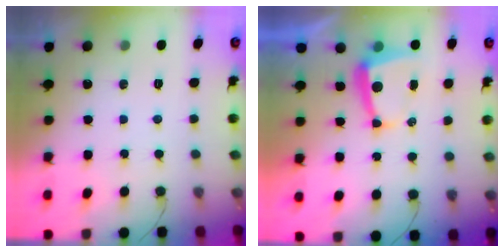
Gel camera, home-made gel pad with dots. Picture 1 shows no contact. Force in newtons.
{"total": 5.6, "press": 5.6, "slide": 0.5}